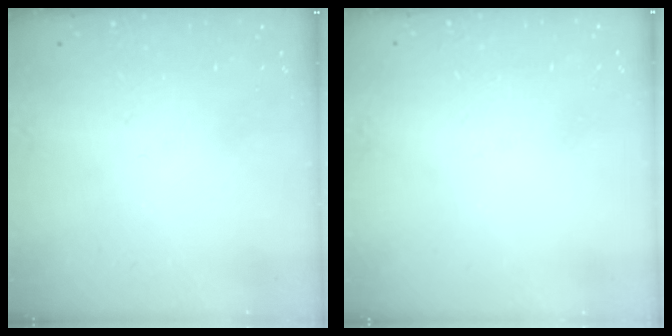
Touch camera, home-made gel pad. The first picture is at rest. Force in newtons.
{"total": 1.6, "press": 1.6, "slide": 0.0}